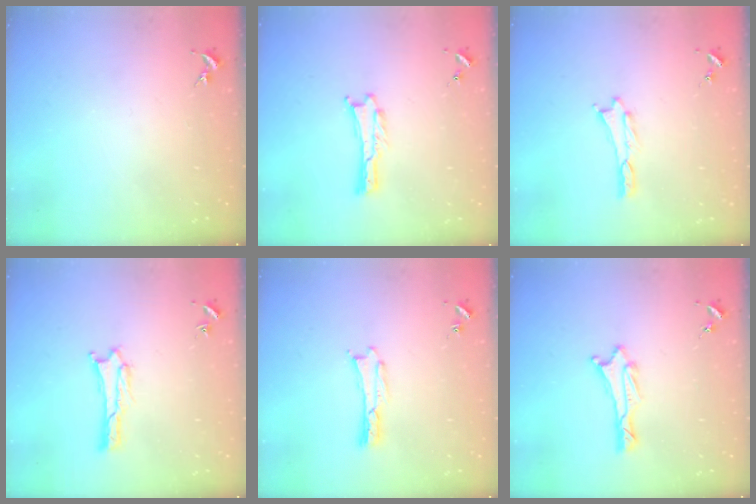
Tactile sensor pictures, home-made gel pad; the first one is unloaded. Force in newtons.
{"total": 0.0}
{"total": 0.0}
{"total": 1.9, "press": 1.9, "slide": 0.1}
{"total": 0.0}
{"total": 1.5, "press": 1.5, "slide": 0.2}